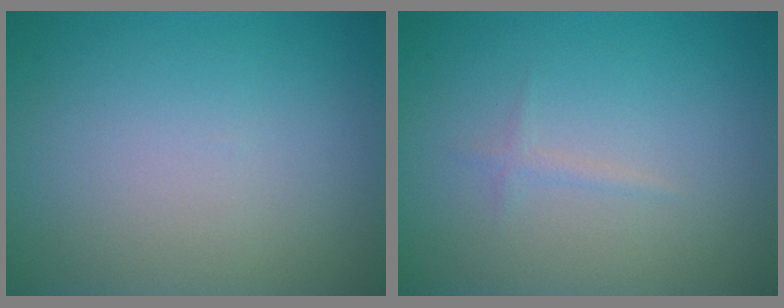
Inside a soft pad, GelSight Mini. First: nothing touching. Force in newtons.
{"total": 0.7, "press": 0.7, "slide": 0.1}